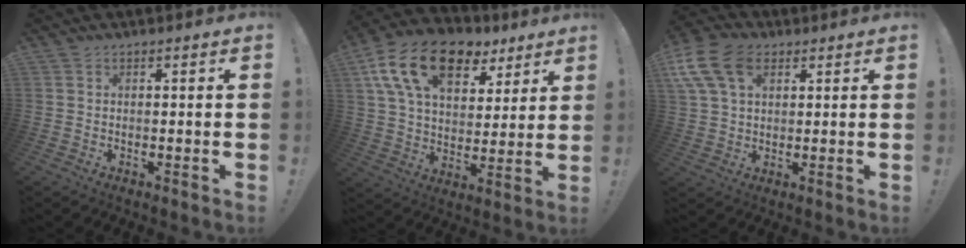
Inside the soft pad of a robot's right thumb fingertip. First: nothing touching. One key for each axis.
{"total": 19.8, "fx": 10.4, "fy": 11.4, "fz": 12.3, "tx": -0.208, "ty": -0.042, "tz": 0.190}
{"total": 13.9, "fx": 5.7, "fy": 8.8, "fz": 9.1, "tx": -0.180, "ty": -0.012, "tz": 0.110}